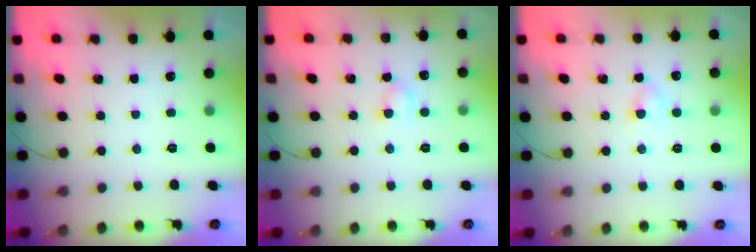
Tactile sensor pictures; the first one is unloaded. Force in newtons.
{"total": 3.7, "press": 3.4, "slide": 1.4}
{"total": 2.9, "press": 2.8, "slide": 0.9}